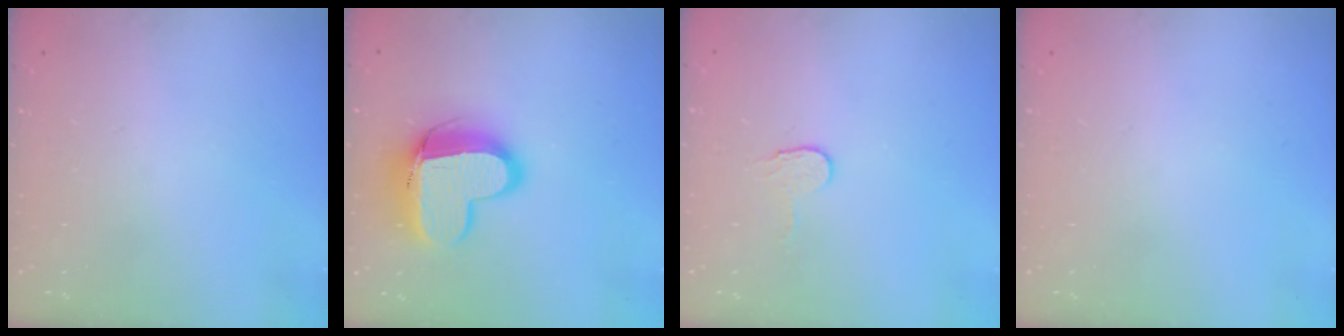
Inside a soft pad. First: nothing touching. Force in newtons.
{"total": 15.6, "press": 15.5, "slide": 1.5}
{"total": 3.5, "press": 3.5, "slide": 0.2}
{"total": 0.0}